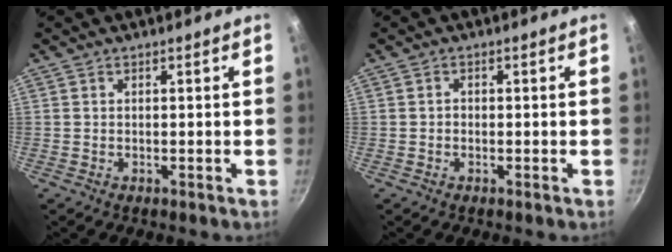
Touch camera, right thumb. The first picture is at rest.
{"total": 0.8, "force": [-0.2, 0.7, 0.4], "torque": [-0.005, 0.002, -0.004]}